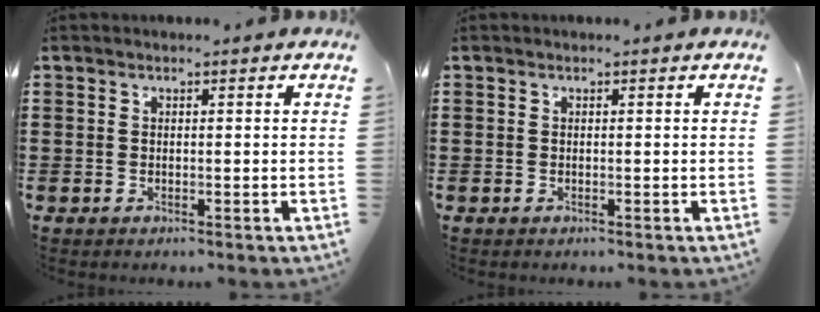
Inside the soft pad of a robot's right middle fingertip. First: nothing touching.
{"total": 0.0}